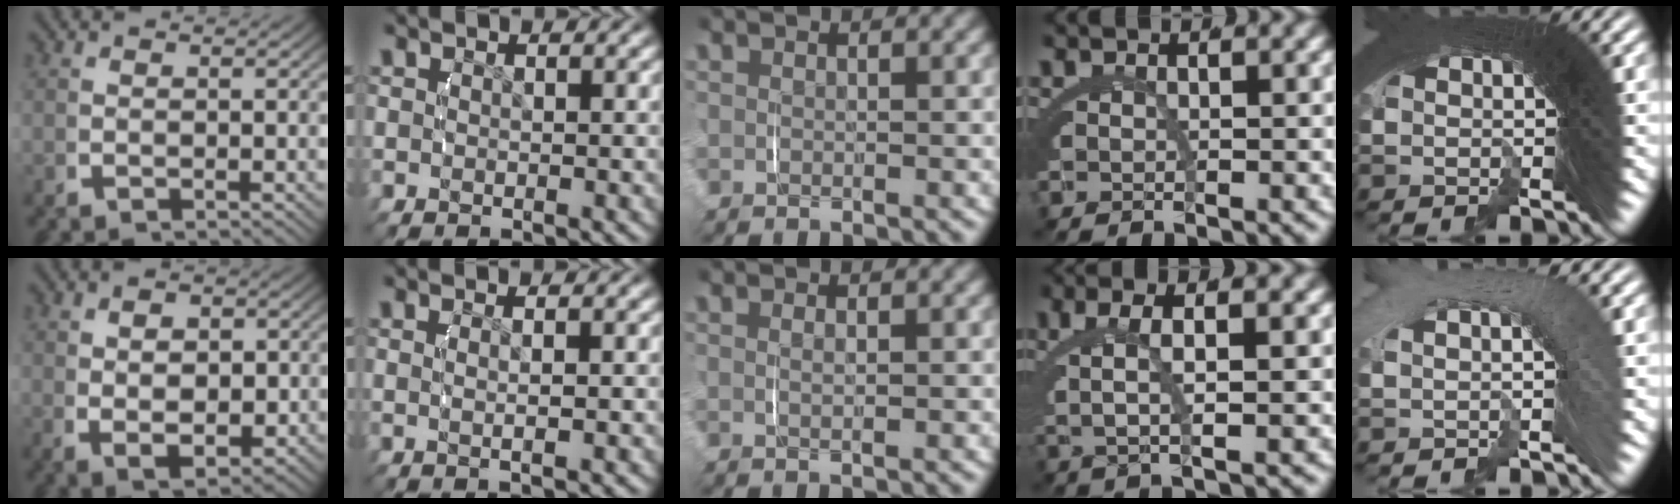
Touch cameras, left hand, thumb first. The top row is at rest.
{"thumb": {"total": 6.1, "force": [-0.4, 4.0, 4.5], "torque": [-0.086, -0.027, 0.009]}, "index": {"total": 1.6, "force": [0.2, -0.8, 1.4], "torque": [-0.023, 0.002, 0.007]}, "middle": {"total": 0.8, "force": [0.3, 0.0, 0.8], "torque": [-0.014, -0.002, 0.006]}, "ring": {"total": 4.8, "force": [1.5, 1.2, 4.4], "torque": [-0.079, 0.010, 0.025]}, "little": {"total": 2.9, "force": [-2.5, 1.3, -0.4], "torque": [0.008, 0.006, -0.043]}}